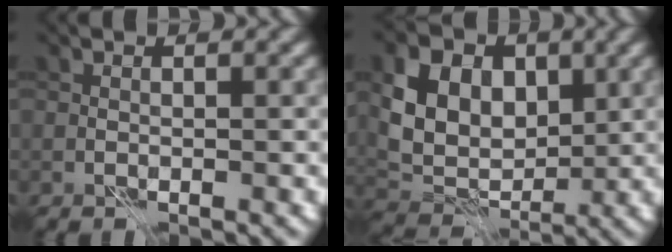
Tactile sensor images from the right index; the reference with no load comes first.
{"total": 7.0, "force": [2.4, 5.2, 4.1], "torque": [-0.085, -0.006, 0.034]}